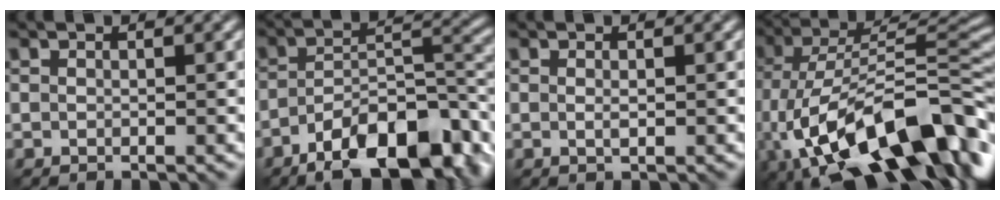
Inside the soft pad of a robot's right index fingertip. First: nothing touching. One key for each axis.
{"total": 11.9, "fx": -6.9, "fy": 4.5, "fz": 8.5, "tx": -0.128, "ty": 0.000, "tz": -0.121}
{"total": 0.6, "fx": 0.0, "fy": 0.2, "fz": 0.6, "tx": -0.012, "ty": -0.002, "tz": 0.000}
{"total": 16.7, "fx": -6.2, "fy": 7.7, "fz": 13.4, "tx": -0.223, "ty": 0.015, "tz": -0.110}